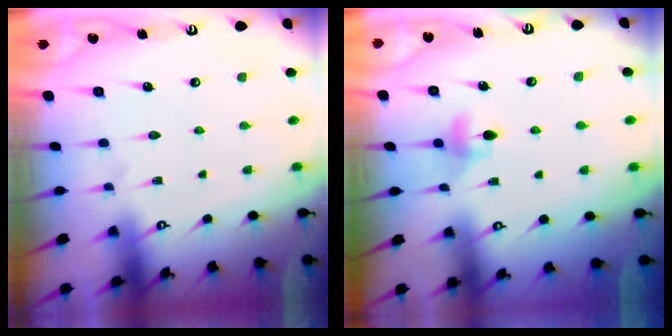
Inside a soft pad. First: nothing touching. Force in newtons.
{"total": 4.9, "press": 4.8, "slide": 0.7}